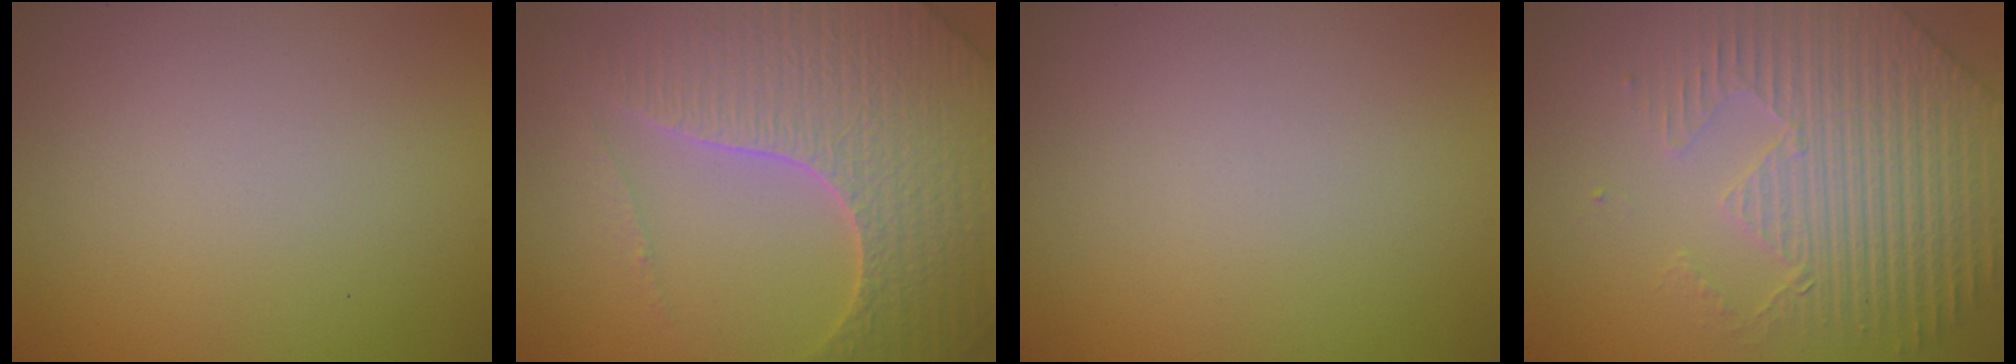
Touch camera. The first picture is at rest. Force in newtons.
{"total": 7.0, "press": 6.8, "slide": 1.8}
{"total": 0.0}
{"total": 4.4, "press": 4.3, "slide": 1.1}